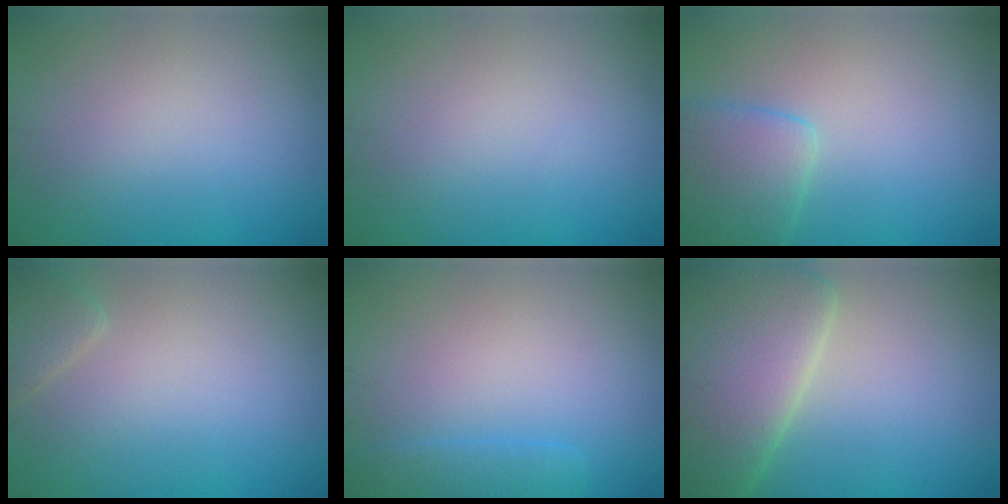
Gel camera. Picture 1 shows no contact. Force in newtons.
{"total": 0.0}
{"total": 3.6, "press": 3.6, "slide": 0.2}
{"total": 1.7, "press": 1.7, "slide": 0.1}
{"total": 2.2, "press": 2.2, "slide": 0.1}
{"total": 10.0, "press": 9.9, "slide": 0.6}